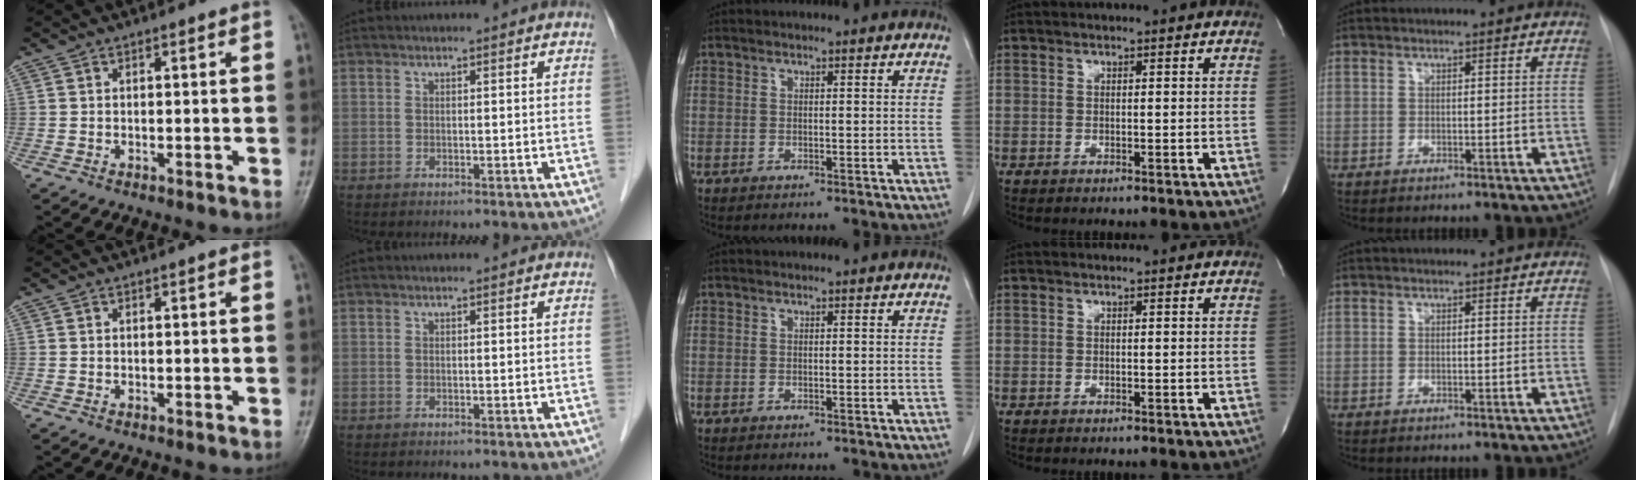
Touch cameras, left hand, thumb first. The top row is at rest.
{}